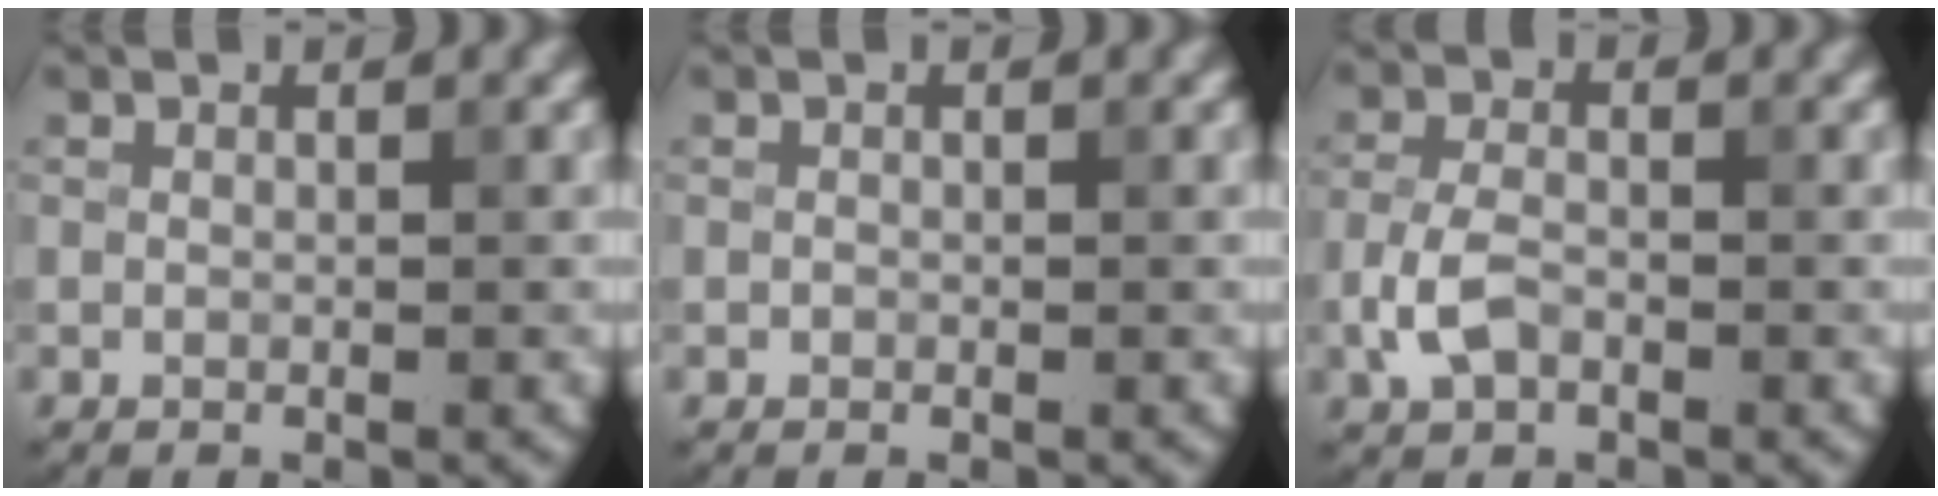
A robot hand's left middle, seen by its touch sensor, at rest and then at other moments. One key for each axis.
{"total": 0.0}
{"total": 2.7, "fx": -1.2, "fy": 1.6, "fz": 1.9, "tx": -0.041, "ty": 0.004, "tz": -0.030}